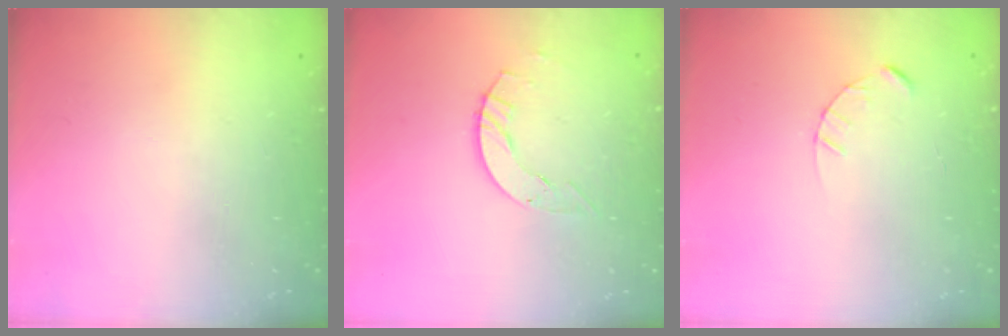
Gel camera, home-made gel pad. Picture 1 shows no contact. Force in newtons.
{"total": 4.0, "press": 4.0, "slide": 0.5}
{"total": 2.4, "press": 2.4, "slide": 0.3}